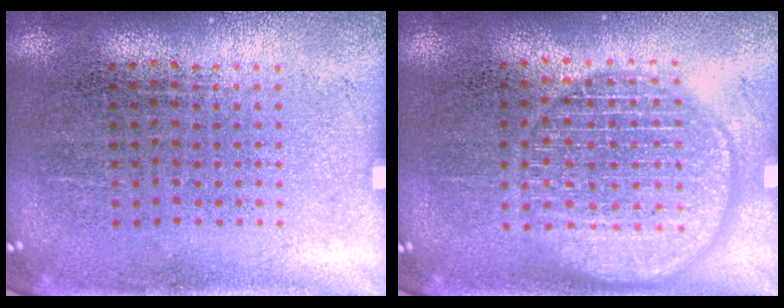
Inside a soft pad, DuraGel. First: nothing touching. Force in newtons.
{"total": 2.6, "press": 2.6, "slide": 0.4}